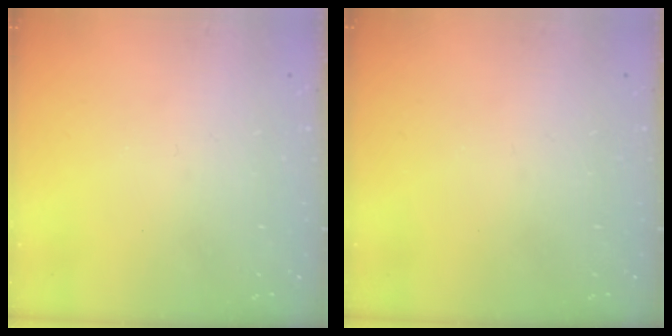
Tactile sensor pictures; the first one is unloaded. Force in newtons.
{"total": 0.0}